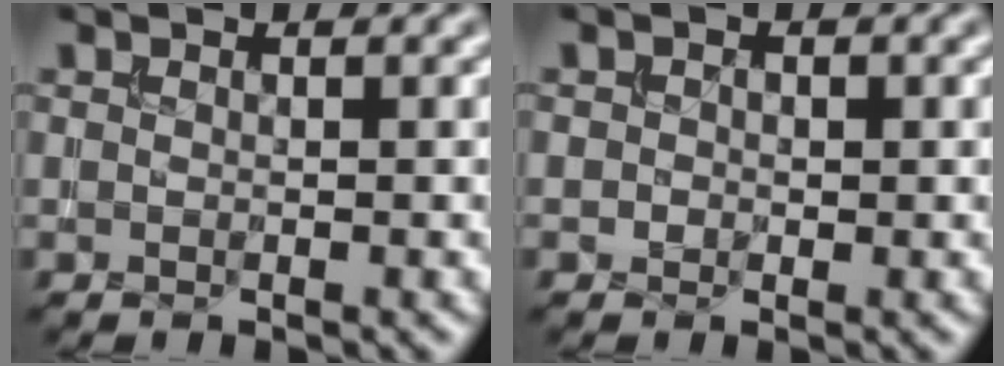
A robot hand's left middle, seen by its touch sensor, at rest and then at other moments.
{"total": 0.8, "force": [0.0, 0.8, 0.2], "torque": [-0.002, -0.005, -0.004]}